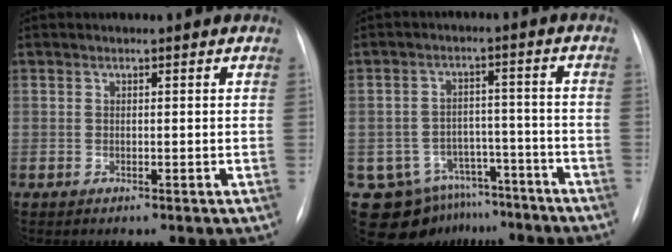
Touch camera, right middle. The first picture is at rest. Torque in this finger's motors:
{"motor_torque": [0.26, -0.41, 0.01, 0.00]}